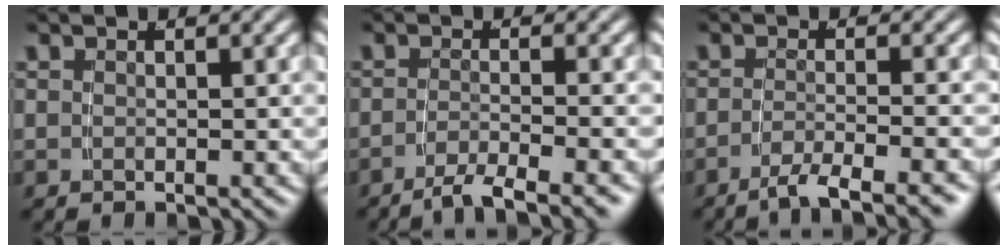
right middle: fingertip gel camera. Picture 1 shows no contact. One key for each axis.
{"total": 5.1, "fx": -4.3, "fy": 0.5, "fz": 2.8, "tx": -0.044, "ty": -0.007, "tz": -0.066}
{"total": 5.6, "fx": -4.5, "fy": 0.6, "fz": 3.2, "tx": -0.050, "ty": -0.009, "tz": -0.067}